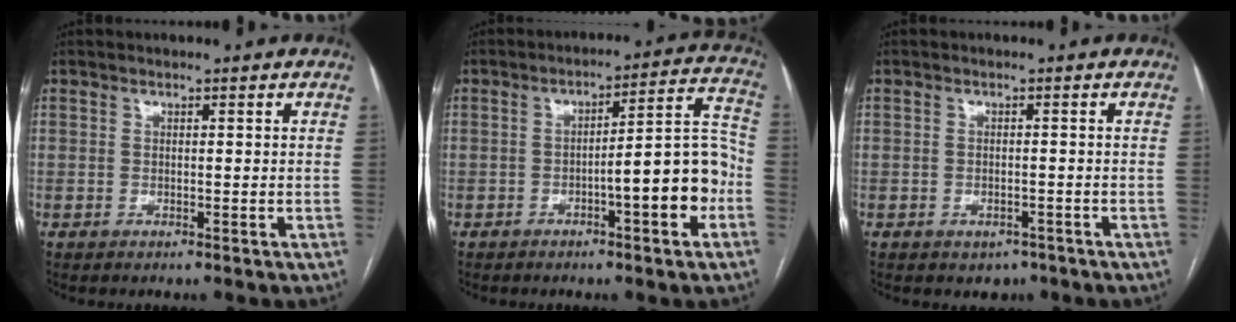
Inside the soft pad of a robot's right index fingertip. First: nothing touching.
{"total": 11.0, "force": [-3.6, 1.5, 10.3], "torque": [-0.133, 0.030, -0.050]}
{"total": 2.2, "force": [-1.3, 1.6, 0.7], "torque": [-0.005, 0.003, -0.009]}